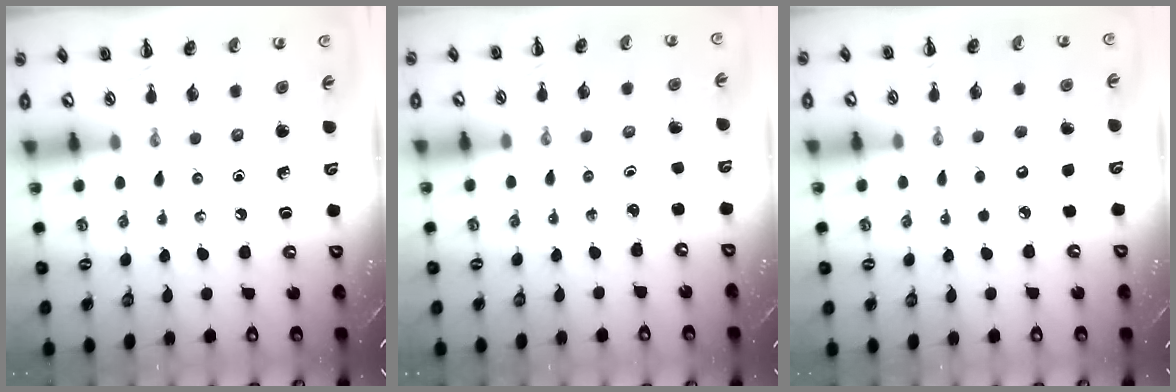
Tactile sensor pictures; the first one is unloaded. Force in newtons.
{"total": 1.4, "press": 1.4, "slide": 0.4}
{"total": 4.7, "press": 4.5, "slide": 1.2}